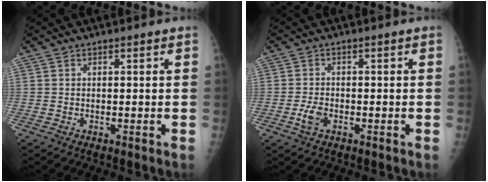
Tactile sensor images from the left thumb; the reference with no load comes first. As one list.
[{"total": 2.9, "force": [-1.2, 1.7, 2.1], "torque": [-0.047, 0.010, -0.023]}]